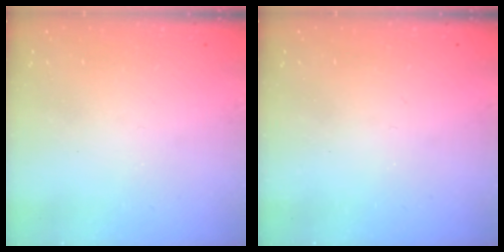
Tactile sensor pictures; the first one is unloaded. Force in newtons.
{"total": 0.0}